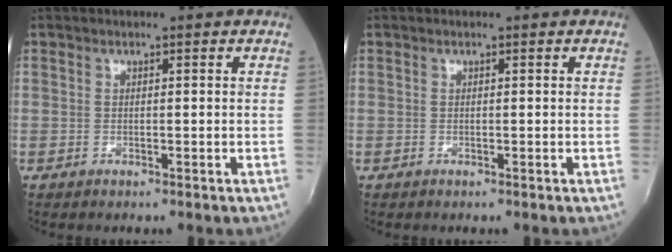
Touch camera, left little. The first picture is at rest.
{"total": 0.0}